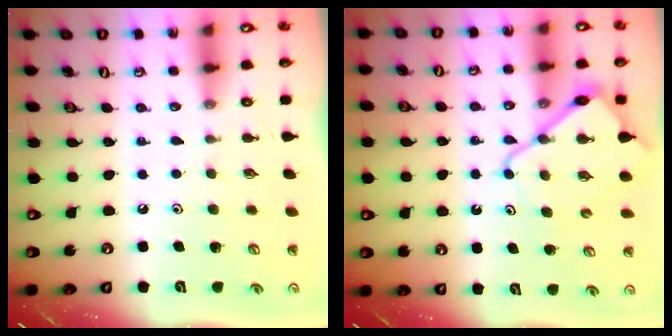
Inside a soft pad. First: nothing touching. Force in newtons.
{"total": 13.2, "press": 13.1, "slide": 1.6}